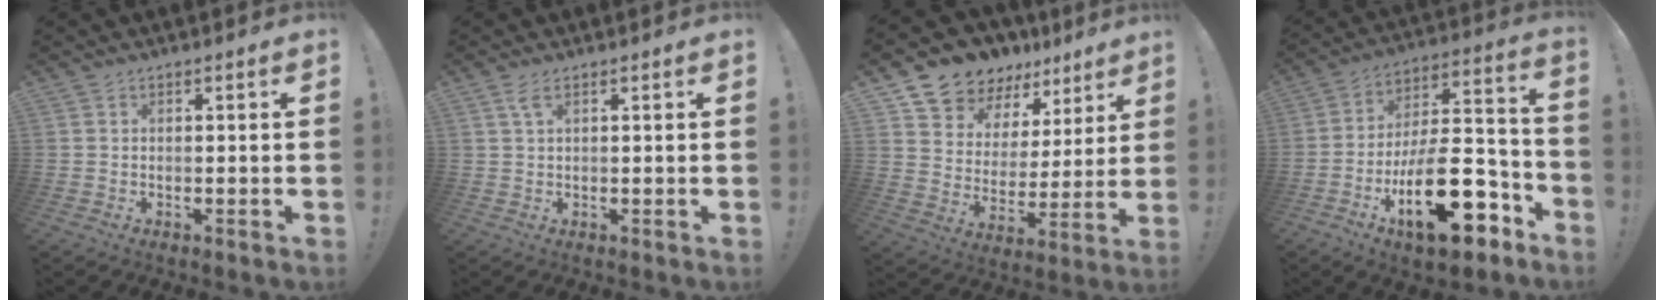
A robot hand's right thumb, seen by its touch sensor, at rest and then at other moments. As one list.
[{"total": 2.6, "force": [1.2, 0.7, 2.2], "torque": [-0.044, 0.000, 0.020]}, {"total": 10.3, "force": [8.7, 5.5, 0.5], "torque": [-0.028, -0.081, 0.165]}, {"total": 26.1, "force": [-10.7, 11.5, 20.9], "torque": [-0.340, 0.068, -0.165]}]